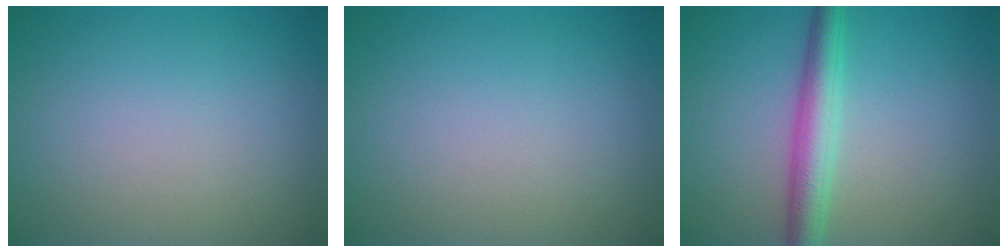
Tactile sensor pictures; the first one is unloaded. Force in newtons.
{"total": 0.0}
{"total": 4.0, "press": 4.0, "slide": 0.1}